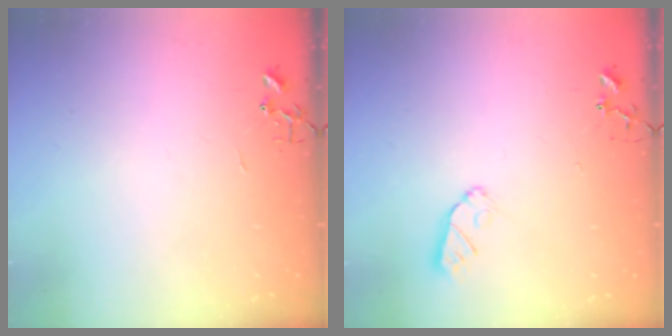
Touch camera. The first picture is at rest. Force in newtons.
{"total": 4.5, "press": 4.5, "slide": 0.6}